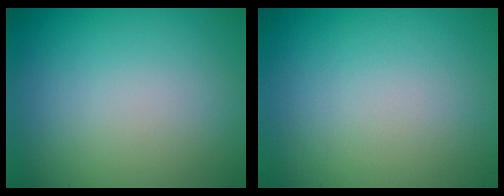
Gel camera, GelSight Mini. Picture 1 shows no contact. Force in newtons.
{"total": 0.0}